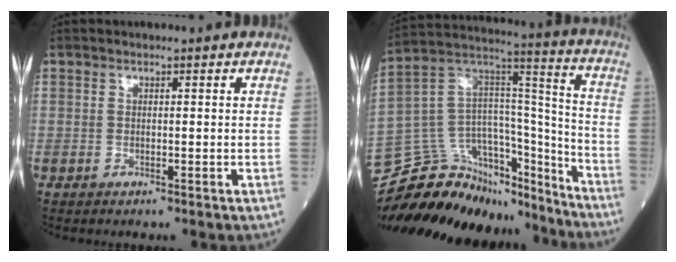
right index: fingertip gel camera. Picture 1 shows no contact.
{"total": 28.7, "force": [-25.8, 8.4, 9.4], "torque": [-0.173, 0.037, -0.396]}